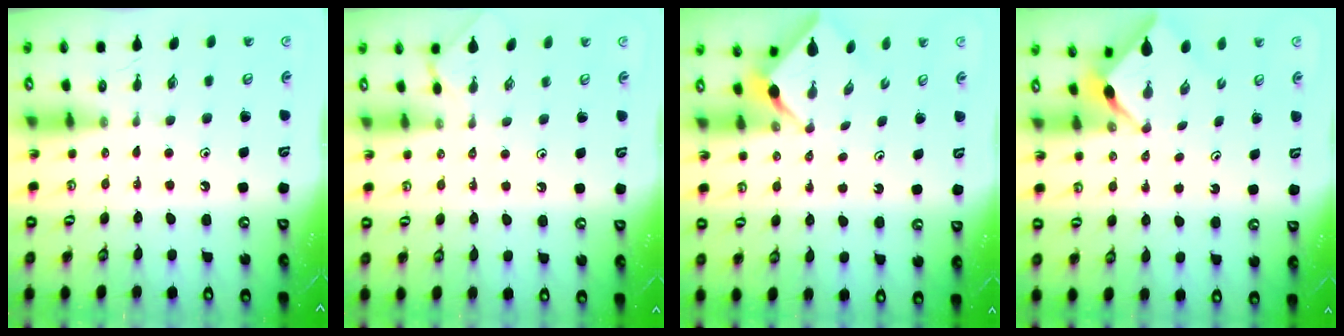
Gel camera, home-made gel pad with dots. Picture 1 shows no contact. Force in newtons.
{"total": 1.9, "press": 1.9, "slide": 0.4}
{"total": 2.4, "press": 2.4, "slide": 0.3}
{"total": 2.6, "press": 2.6, "slide": 0.3}